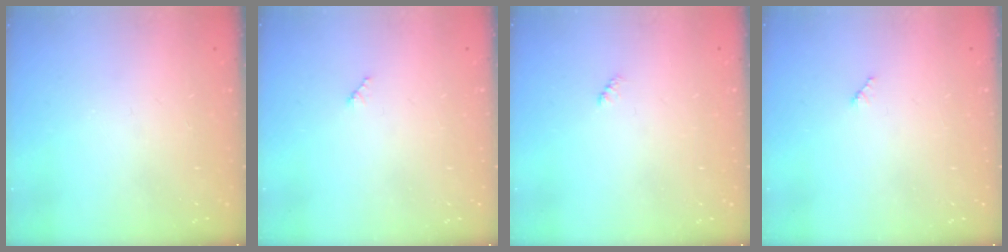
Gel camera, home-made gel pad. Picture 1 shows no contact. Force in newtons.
{"total": 2.5, "press": 2.5, "slide": 0.3}
{"total": 1.9, "press": 1.9, "slide": 0.4}
{"total": 2.5, "press": 2.5, "slide": 0.3}